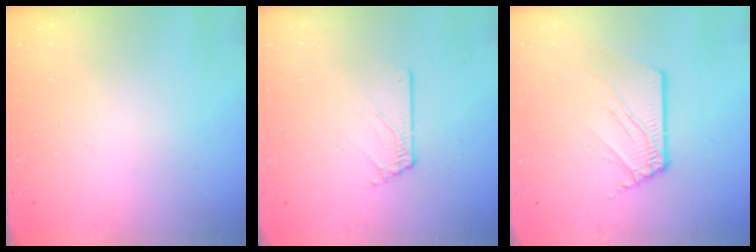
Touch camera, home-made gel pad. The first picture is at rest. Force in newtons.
{"total": 1.5, "press": 1.5, "slide": 0.1}
{"total": 4.0, "press": 4.0, "slide": 0.4}